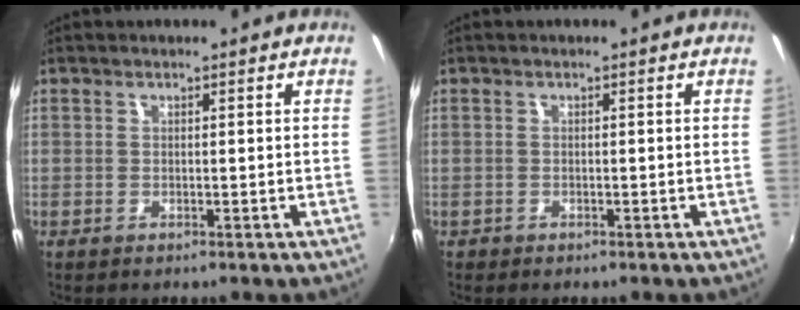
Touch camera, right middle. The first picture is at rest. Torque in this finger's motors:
{"motor_torque": [-0.28, 0.14, -0.08, -0.01]}